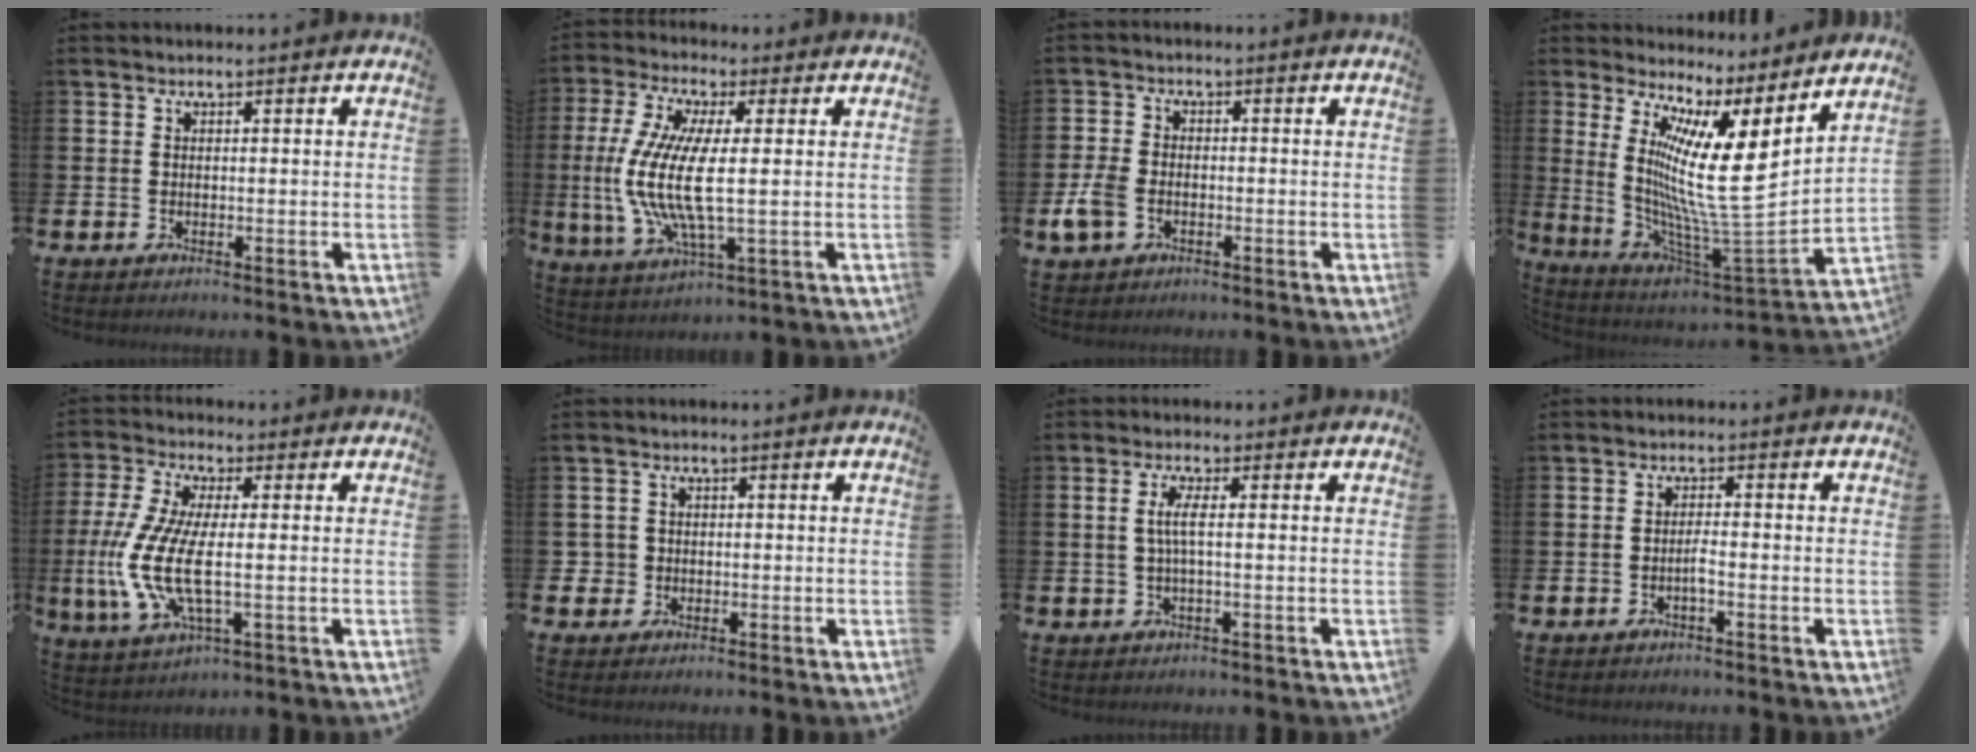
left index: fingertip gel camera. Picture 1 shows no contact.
{"total": 10.3, "force": [0.3, 3.3, 9.8], "torque": [-0.210, -0.014, 0.004]}
{"total": 4.3, "force": [-1.3, 2.9, 2.8], "torque": [-0.046, 0.006, -0.026]}
{"total": 12.0, "force": [3.5, 0.5, 11.5], "torque": [-0.201, -0.076, 0.044]}
{"total": 10.2, "force": [-0.7, 3.8, 9.4], "torque": [-0.211, -0.019, -0.012]}
{"total": 2.0, "force": [-0.1, 1.9, 0.4], "torque": [0.001, 0.000, -0.010]}
{"total": 2.7, "force": [0.2, 0.3, 2.7], "torque": [-0.052, 0.001, 0.002]}
{"total": 1.3, "force": [-0.5, 0.0, 1.1], "torque": [-0.023, -0.002, -0.010]}